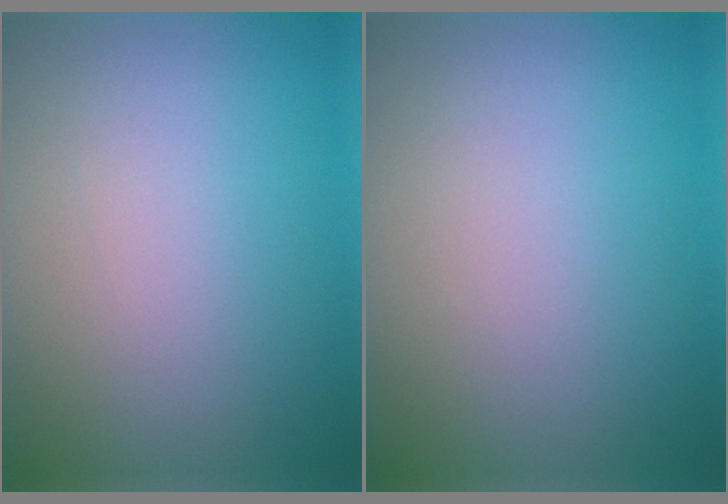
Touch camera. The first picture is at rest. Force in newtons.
{"total": 0.0}